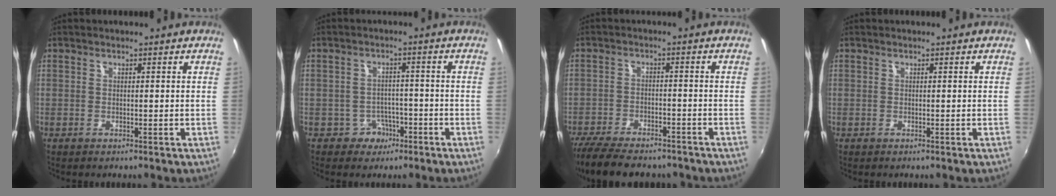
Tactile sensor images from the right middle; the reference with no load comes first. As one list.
[{"total": 4.1, "force": [-2.3, 3.3, 0.5], "torque": [-0.017, 0.010, -0.029]}, {"total": 15.7, "force": [-12.8, 5.2, 7.5], "torque": [-0.164, -0.037, -0.201]}, {"total": 0.0}]